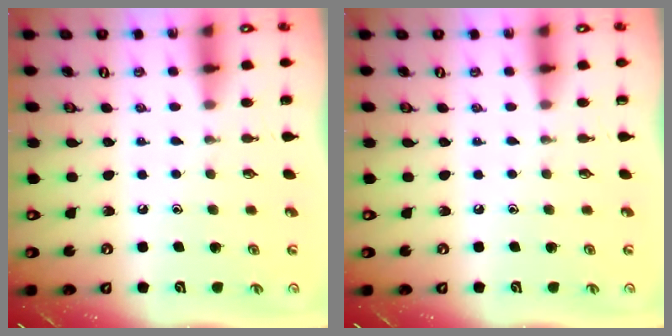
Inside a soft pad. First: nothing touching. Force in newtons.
{"total": 0.0}